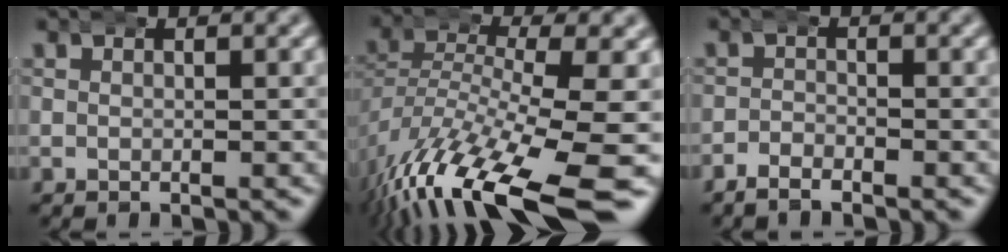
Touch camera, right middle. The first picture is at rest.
{"total": 10.7, "force": [-6.5, 3.4, 7.8], "torque": [-0.158, -0.034, -0.085]}
{"total": 1.6, "force": [-1.5, 0.4, 0.1], "torque": [-0.004, 0.000, -0.033]}